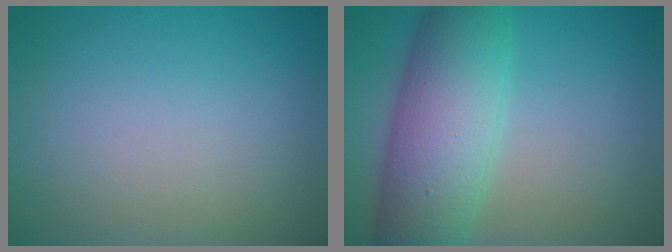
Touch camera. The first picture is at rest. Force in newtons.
{"total": 8.9, "press": 8.9, "slide": 0.3}